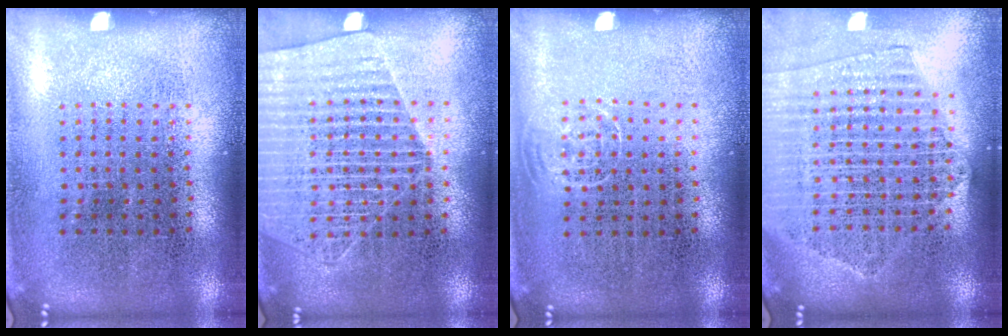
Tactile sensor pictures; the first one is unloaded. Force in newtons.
{"total": 1.7, "press": 1.6, "slide": 0.7}
{"total": 0.7, "press": 0.5, "slide": 0.4}
{"total": 2.1, "press": 1.9, "slide": 0.9}